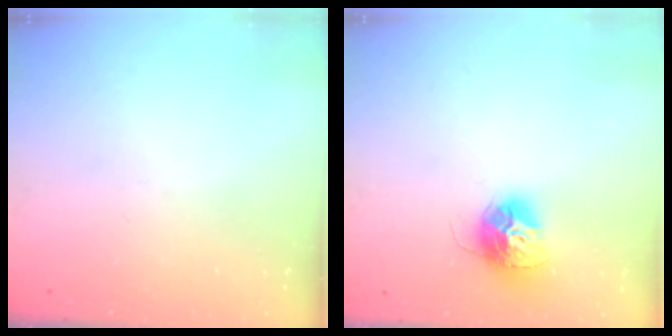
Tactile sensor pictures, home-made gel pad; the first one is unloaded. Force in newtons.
{"total": 14.0, "press": 13.9, "slide": 1.1}